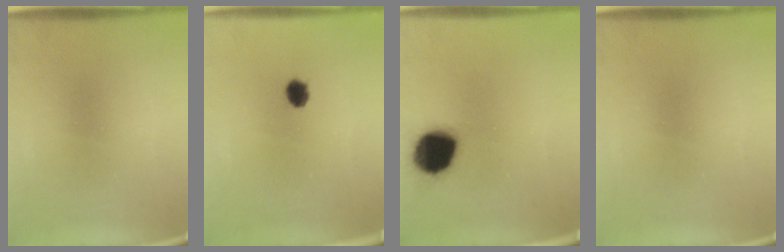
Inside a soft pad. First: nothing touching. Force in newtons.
{"total": 2.9}
{"total": 15.1}
{"total": 0.0}